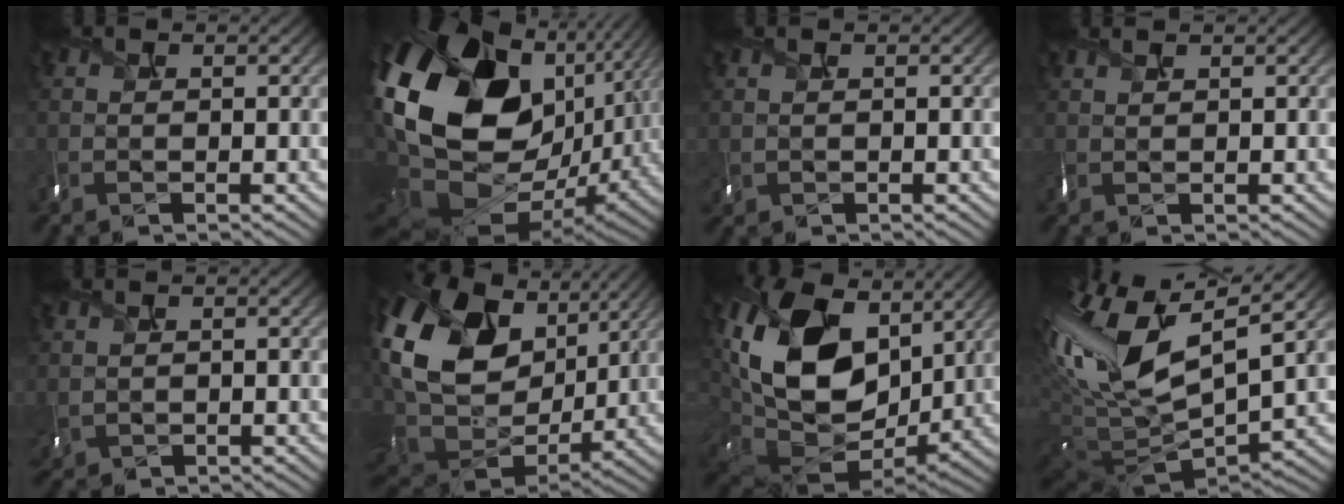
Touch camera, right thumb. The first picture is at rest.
{"total": 22.0, "force": [3.6, 14.2, 16.4], "torque": [-0.361, -0.023, 0.079]}
{"total": 0.9, "force": [0.2, 0.6, 0.6], "torque": [-0.017, -0.003, 0.012]}
{"total": 1.0, "force": [0.8, 0.2, 0.6], "torque": [-0.011, 0.002, 0.018]}
{"total": 2.2, "force": [0.2, 1.5, 1.6], "torque": [-0.048, -0.006, 0.015]}
{"total": 18.1, "force": [6.3, 12.9, 10.9], "torque": [-0.276, 0.006, 0.132]}
{"total": 17.4, "force": [4.8, 11.7, 12.0], "torque": [-0.268, -0.008, 0.105]}
{"total": 17.4, "force": [5.0, 7.4, 14.9], "torque": [-0.307, 0.005, 0.104]}